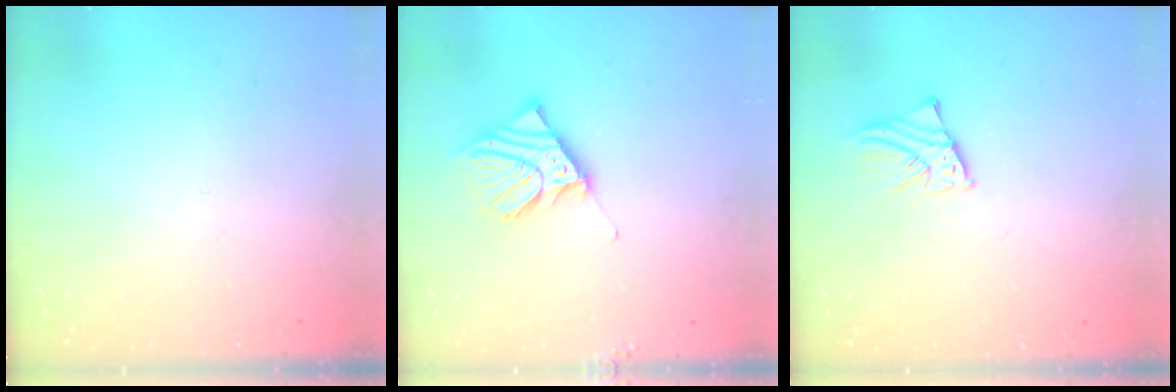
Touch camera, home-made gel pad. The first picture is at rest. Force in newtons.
{"total": 11.1, "press": 10.9, "slide": 2.2}
{"total": 2.1, "press": 2.1, "slide": 0.1}